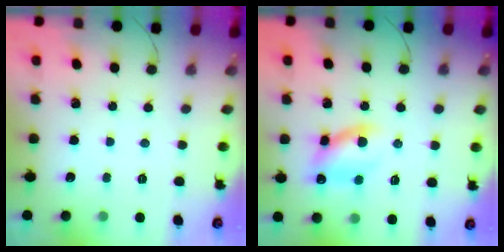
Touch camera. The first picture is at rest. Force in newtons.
{"total": 11.0, "press": 10.9, "slide": 1.5}